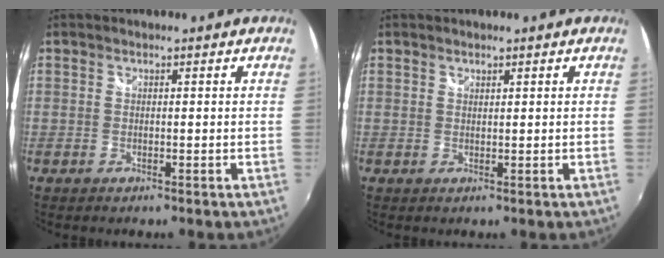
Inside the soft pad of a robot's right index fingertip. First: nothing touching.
{"total": 0.7, "force": [0.6, 0.2, 0.2], "torque": [-0.002, 0.001, 0.011]}